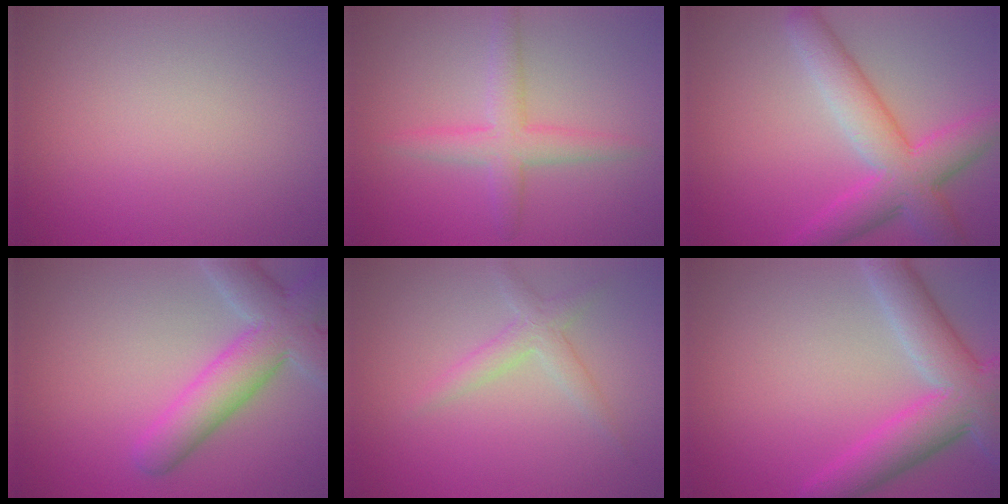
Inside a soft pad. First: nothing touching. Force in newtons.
{"total": 3.2, "press": 3.2, "slide": 0.1}
{"total": 6.8, "press": 6.8, "slide": 0.1}
{"total": 6.4, "press": 6.4, "slide": 0.4}
{"total": 2.2, "press": 2.2, "slide": 0.0}
{"total": 7.5, "press": 7.5, "slide": 0.5}